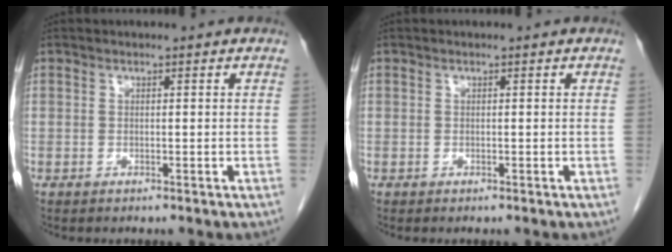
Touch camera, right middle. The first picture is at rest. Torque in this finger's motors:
{"motor_torque": [0.43, -0.45, 0.06, 0.01]}